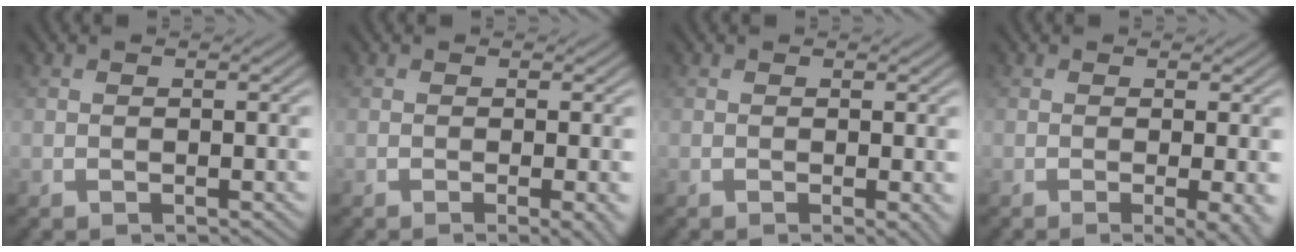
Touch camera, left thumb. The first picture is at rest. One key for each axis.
{"total": 2.3, "fx": -0.6, "fy": 0.4, "fz": 2.2, "tx": -0.032, "ty": -0.001, "tz": -0.013}
{"total": 1.2, "fx": -0.1, "fy": 0.2, "fz": 1.2, "tx": -0.015, "ty": -0.006, "tz": -0.004}
{"total": 4.0, "fx": -0.8, "fy": 0.9, "fz": 3.8, "tx": -0.056, "ty": -0.006, "tz": -0.011}